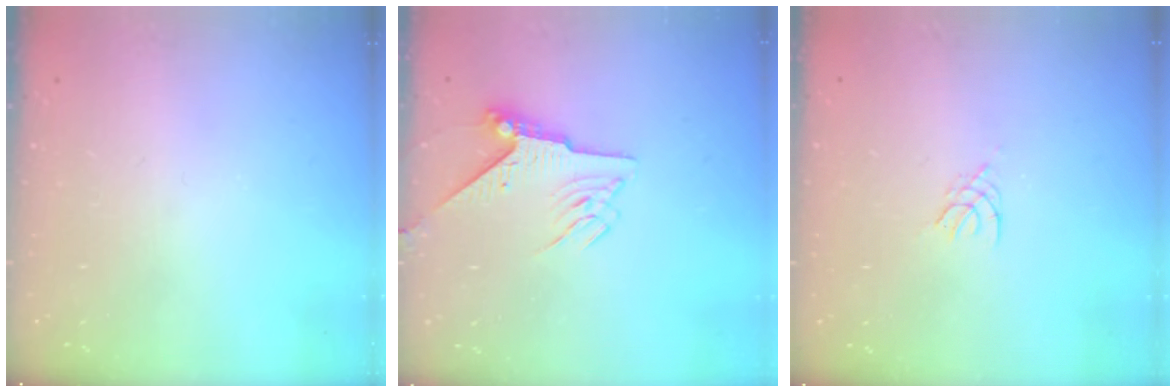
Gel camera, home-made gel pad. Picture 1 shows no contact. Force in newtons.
{"total": 8.1, "press": 8.0, "slide": 1.3}
{"total": 2.0, "press": 1.9, "slide": 0.4}